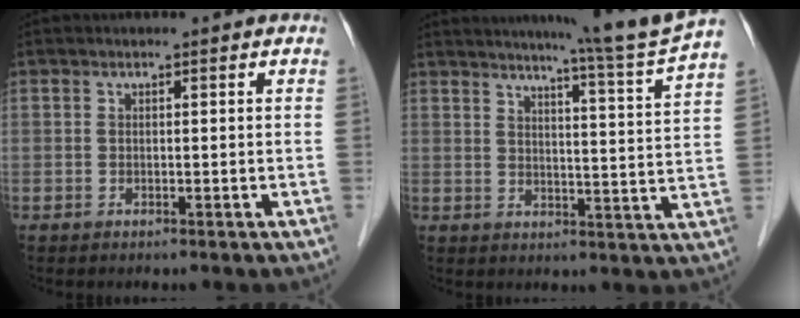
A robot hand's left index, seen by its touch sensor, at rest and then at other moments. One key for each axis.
{"total": 14.0, "fx": 12.2, "fy": -2.9, "fz": 6.2, "tx": -0.101, "ty": -0.050, "tz": 0.149}